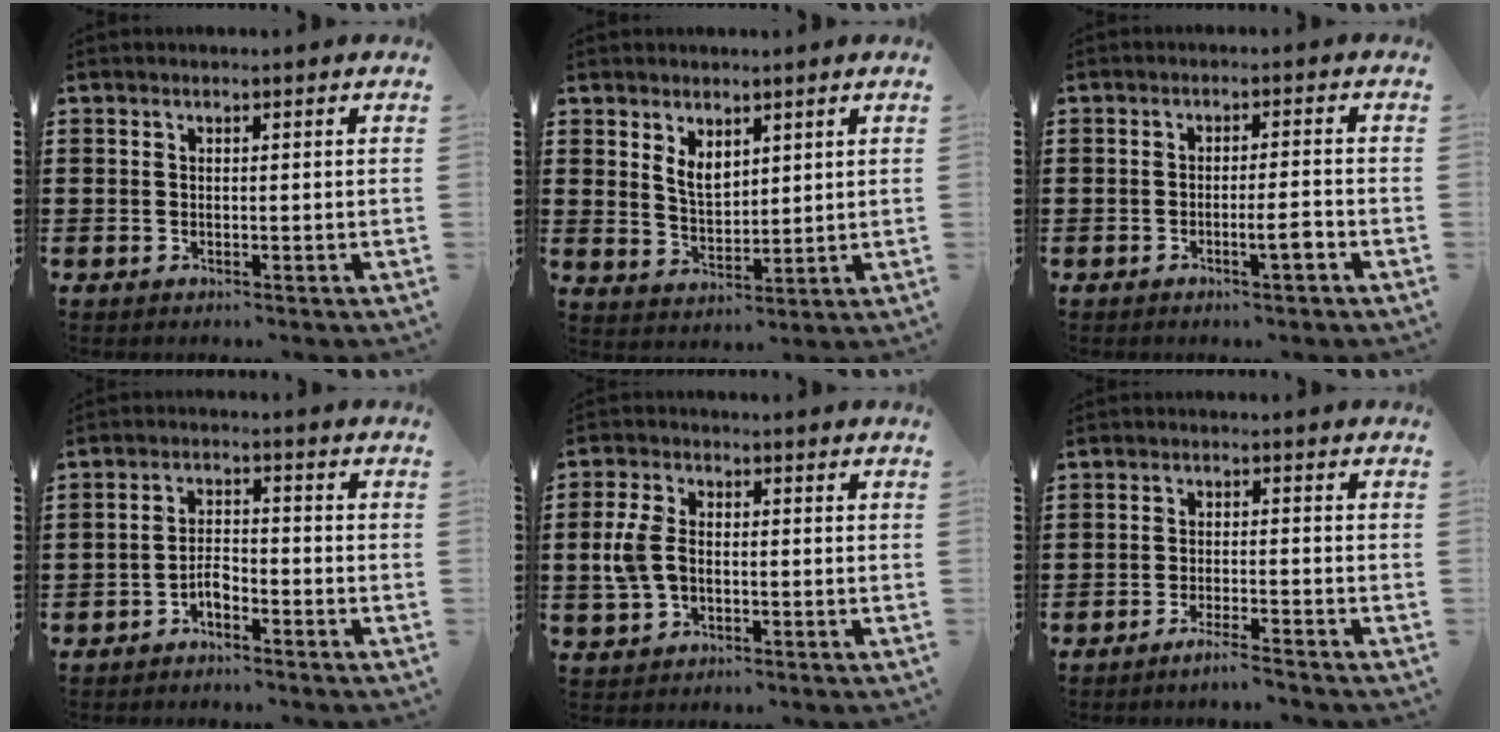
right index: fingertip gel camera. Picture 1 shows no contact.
{"total": 4.2, "force": [2.4, 2.6, 2.4], "torque": [-0.048, 0.002, 0.043]}
{"total": 3.8, "force": [-1.6, 0.5, 3.4], "torque": [-0.056, 0.001, -0.029]}
{"total": 3.1, "force": [-2.1, 1.3, 2.0], "torque": [-0.046, 0.006, -0.044]}
{"total": 5.5, "force": [-0.5, 3.6, 4.2], "torque": [-0.117, -0.003, -0.018]}
{"total": 2.7, "force": [-2.5, -0.3, 1.1], "torque": [-0.019, 0.000, -0.048]}